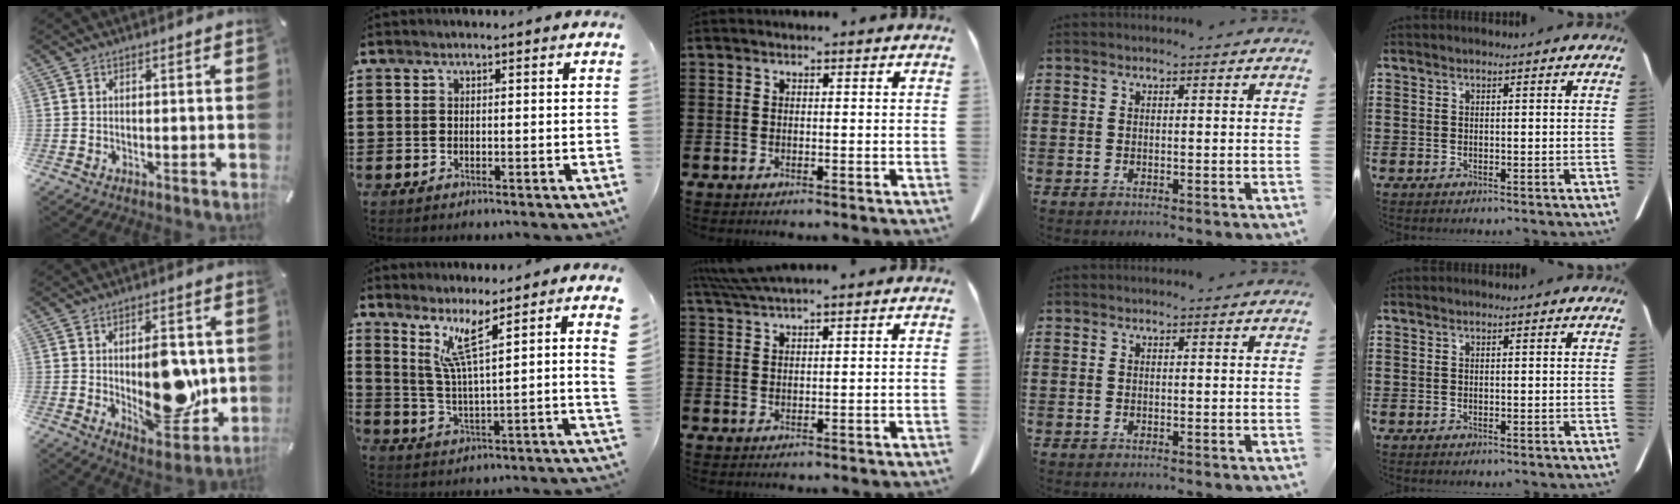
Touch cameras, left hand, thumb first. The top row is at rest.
{"thumb": {"total": 15.2, "force": [-0.2, 8.0, 12.9], "torque": [-0.176, -0.020, -0.001]}, "index": {"total": 8.0, "force": [6.1, -0.5, 5.1], "torque": [-0.115, -0.036, 0.101]}, "middle": {"total": 3.1, "force": [2.7, -0.2, 1.4], "torque": [-0.035, -0.003, 0.053]}}